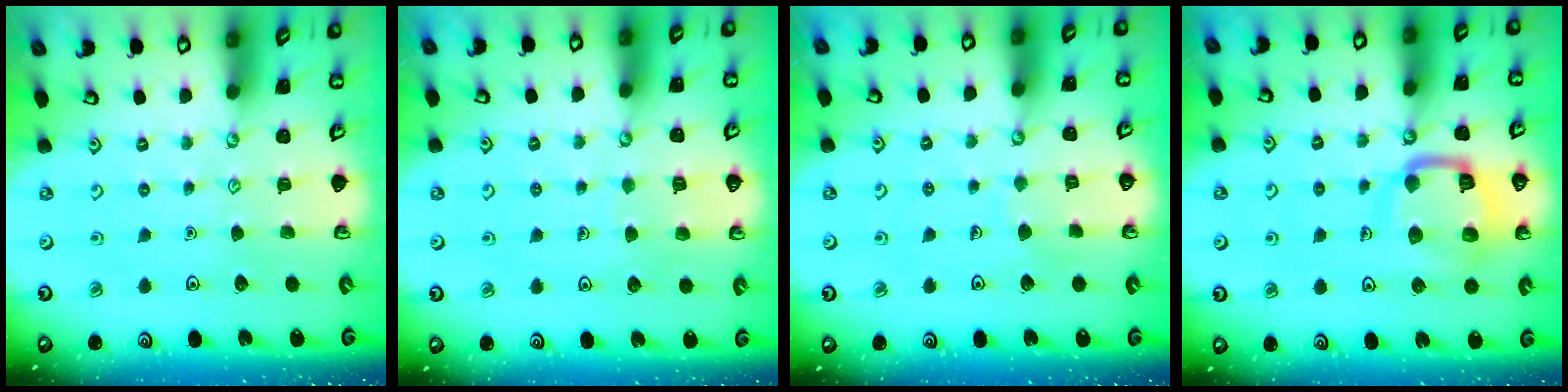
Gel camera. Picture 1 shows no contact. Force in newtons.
{"total": 5.1, "press": 5.1, "slide": 0.5}
{"total": 4.7, "press": 4.7, "slide": 0.1}
{"total": 14.7, "press": 14.6, "slide": 1.6}